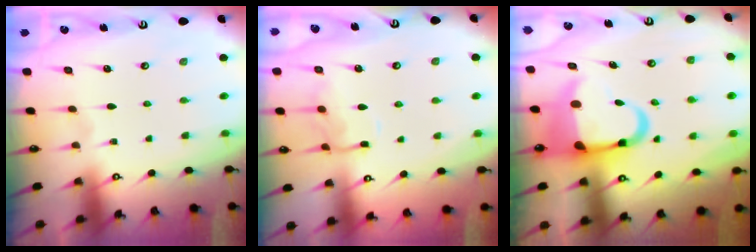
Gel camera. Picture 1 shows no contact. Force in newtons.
{"total": 9.8, "press": 9.8, "slide": 0.6}
{"total": 12.8, "press": 12.7, "slide": 1.7}